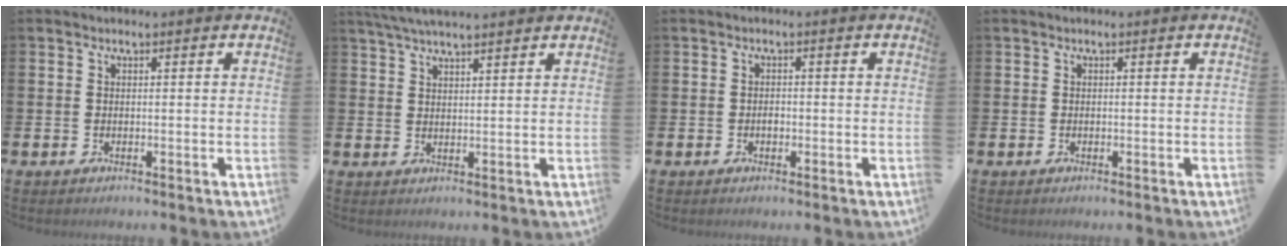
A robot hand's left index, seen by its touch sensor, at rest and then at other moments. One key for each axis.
{"total": 4.5, "fx": 4.1, "fy": 0.4, "fz": 1.8, "tx": -0.051, "ty": -0.005, "tz": 0.076}
{"total": 1.2, "fx": -0.3, "fy": 0.7, "fz": 0.8, "tx": -0.003, "ty": -0.004, "tz": -0.009}
{"total": 0.0}